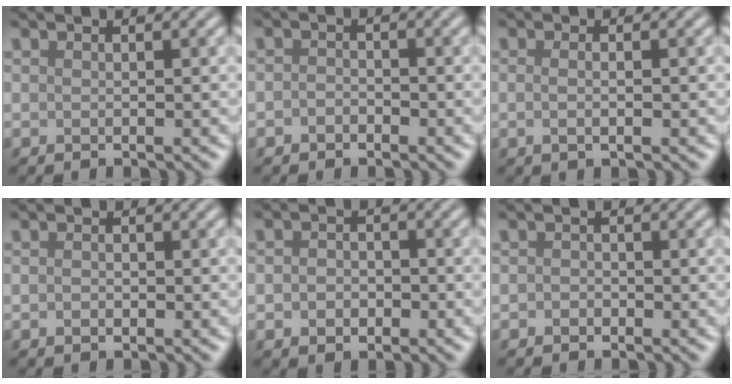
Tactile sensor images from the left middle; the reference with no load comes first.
{"total": 1.1, "force": [-0.7, 0.8, 0.4], "torque": [-0.007, 0.001, -0.015]}
{"total": 1.5, "force": [0.0, 0.6, 1.3], "torque": [-0.014, -0.009, -0.006]}
{"total": 0.9, "force": [-0.2, 0.7, 0.6], "torque": [-0.013, -0.001, -0.006]}
{"total": 2.4, "force": [-0.6, 1.9, 1.4], "torque": [-0.016, -0.003, -0.019]}
{"total": 0.9, "force": [-0.4, 0.7, 0.3], "torque": [-0.005, -0.002, -0.010]}